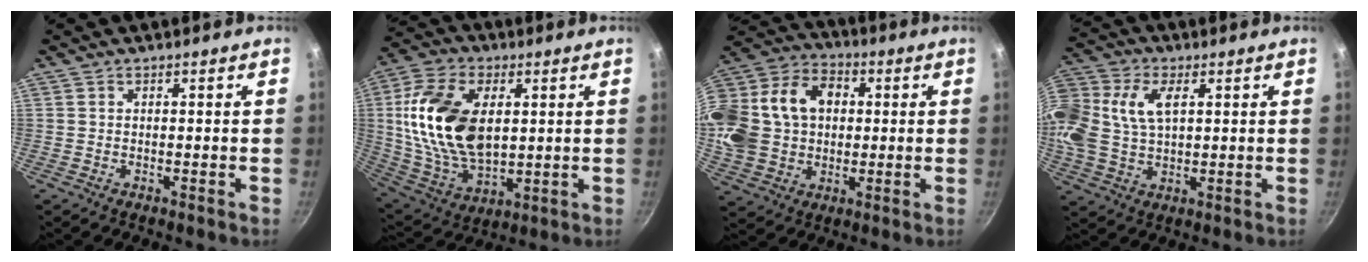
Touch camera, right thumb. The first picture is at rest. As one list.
[{"total": 20.6, "force": [3.4, 12.4, 16.0], "torque": [-0.293, -0.008, 0.071]}, {"total": 25.9, "force": [3.5, 20.1, 15.9], "torque": [-0.337, 0.048, 0.063]}, {"total": 20.7, "force": [5.8, 14.1, 14.1], "torque": [-0.346, 0.039, 0.102]}]